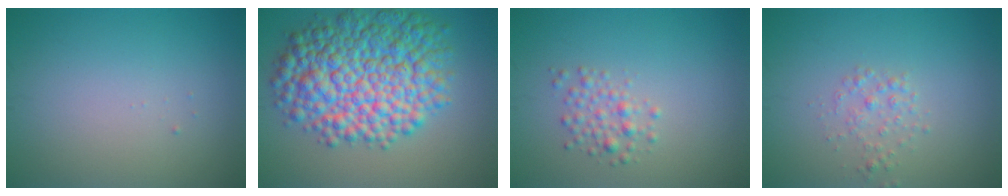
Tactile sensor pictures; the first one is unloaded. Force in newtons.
{"total": 11.6, "press": 11.6, "slide": 0.1}
{"total": 1.9, "press": 1.9, "slide": 0.1}
{"total": 1.5, "press": 1.5, "slide": 0.0}